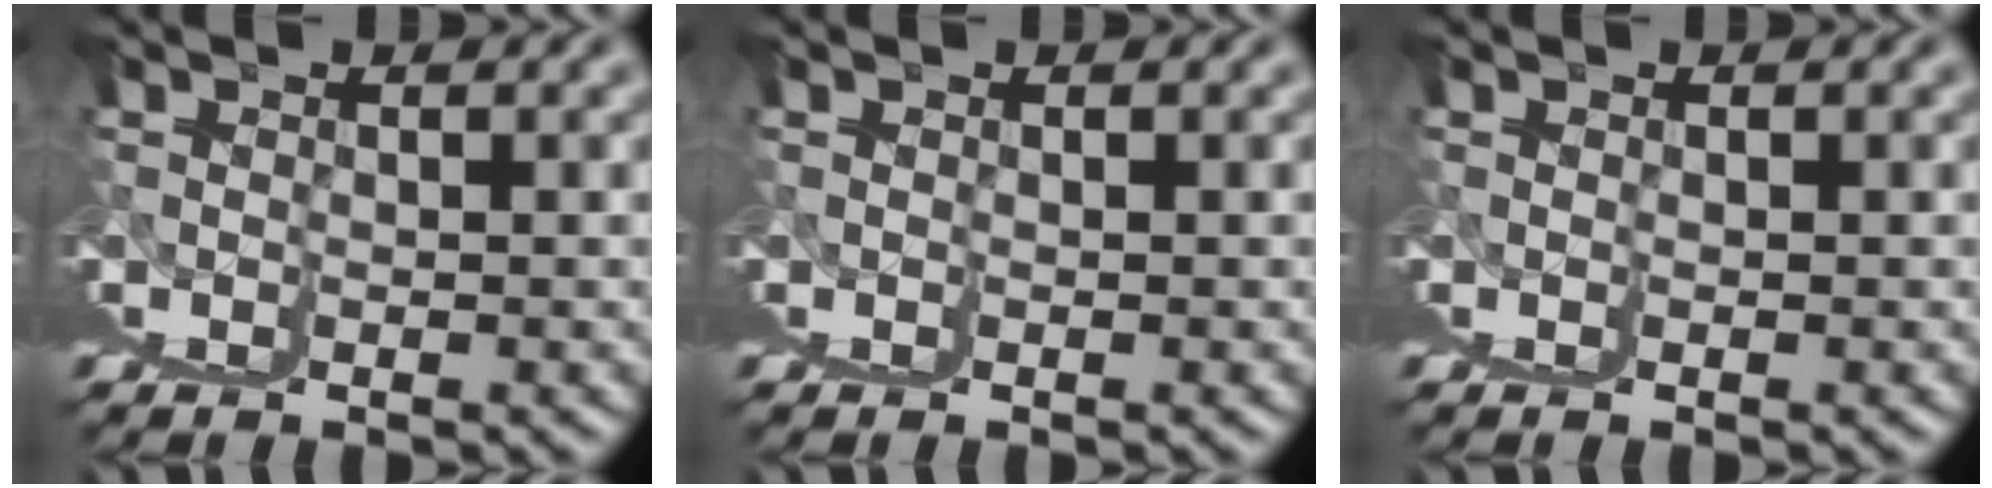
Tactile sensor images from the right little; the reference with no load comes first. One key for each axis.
{"total": 0.0}
{"total": 0.0}